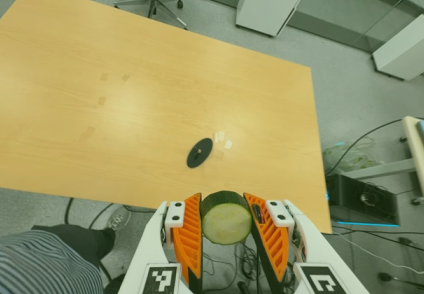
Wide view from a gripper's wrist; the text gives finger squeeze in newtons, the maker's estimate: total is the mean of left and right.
{"total": 11.3, "left": 10.5, "right": 12.0}